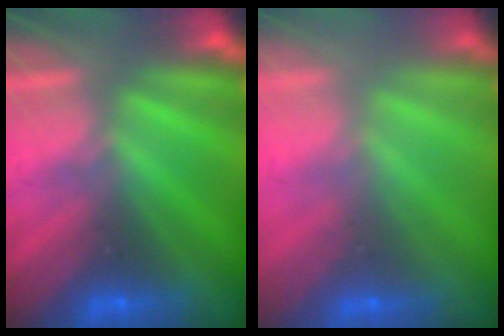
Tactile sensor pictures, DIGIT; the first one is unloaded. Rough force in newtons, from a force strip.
{"total": 2.3}